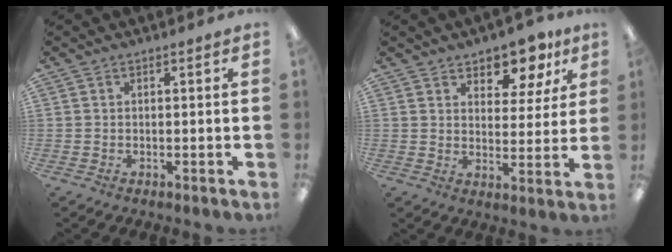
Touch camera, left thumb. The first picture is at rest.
{"total": 9.2, "force": [7.3, 4.3, 3.5], "torque": [-0.042, -0.050, 0.128]}